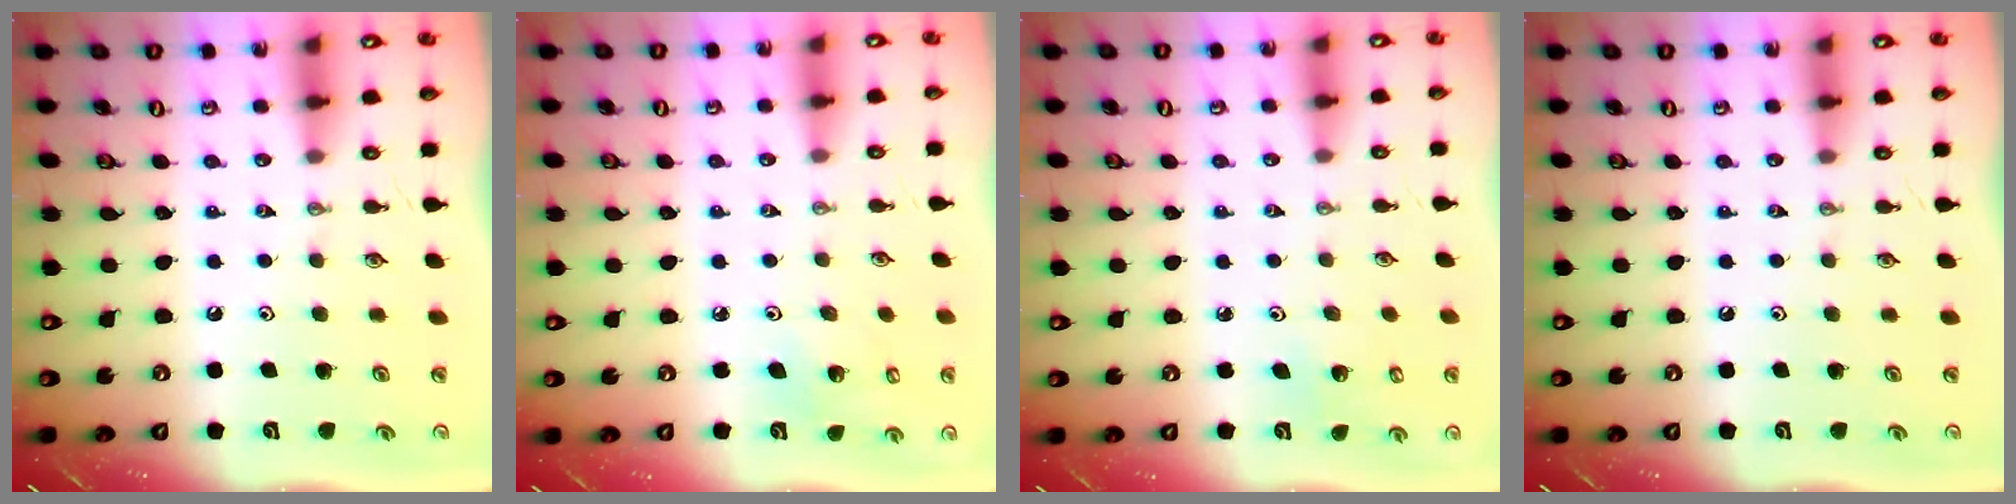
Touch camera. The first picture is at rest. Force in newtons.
{"total": 3.8, "press": 3.6, "slide": 1.3}
{"total": 3.0, "press": 2.9, "slide": 0.3}
{"total": 0.0}